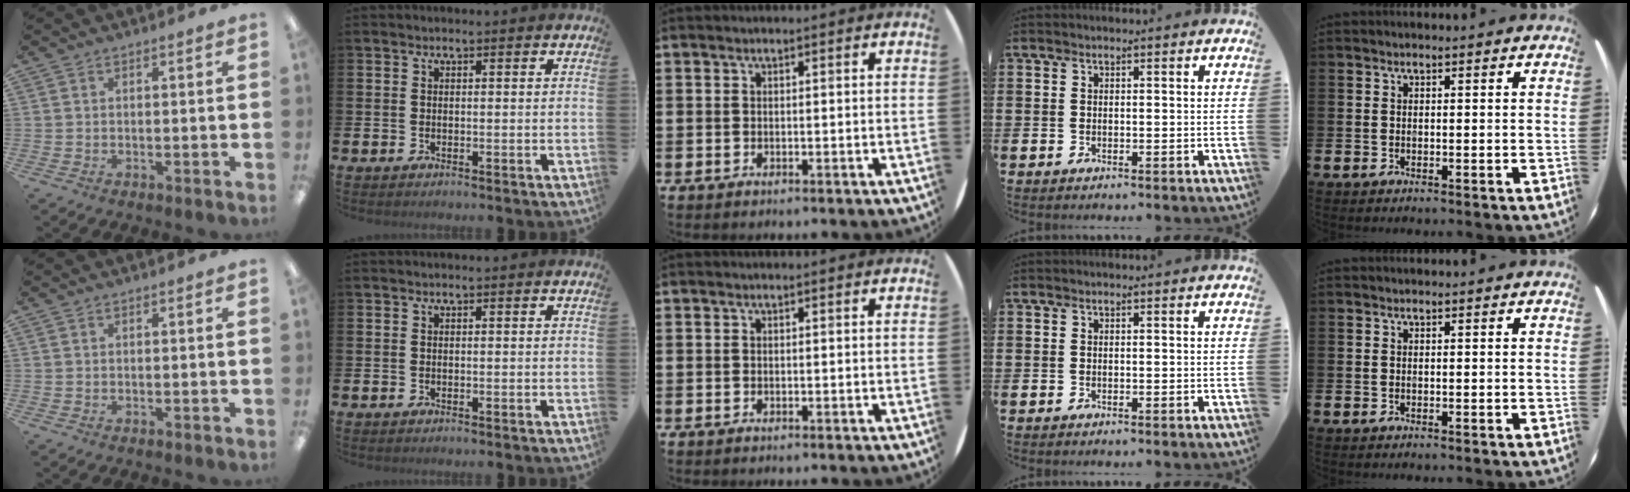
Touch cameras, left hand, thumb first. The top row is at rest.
{}